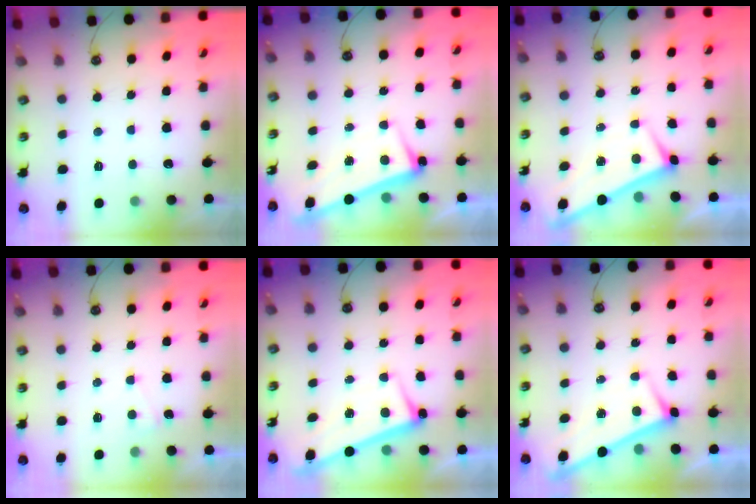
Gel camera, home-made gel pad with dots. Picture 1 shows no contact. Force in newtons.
{"total": 2.4, "press": 2.2, "slide": 1.1}
{"total": 1.3, "press": 1.2, "slide": 0.3}
{"total": 2.6, "press": 2.6, "slide": 0.1}
{"total": 2.9, "press": 2.9, "slide": 0.4}
{"total": 3.0, "press": 3.0, "slide": 0.2}